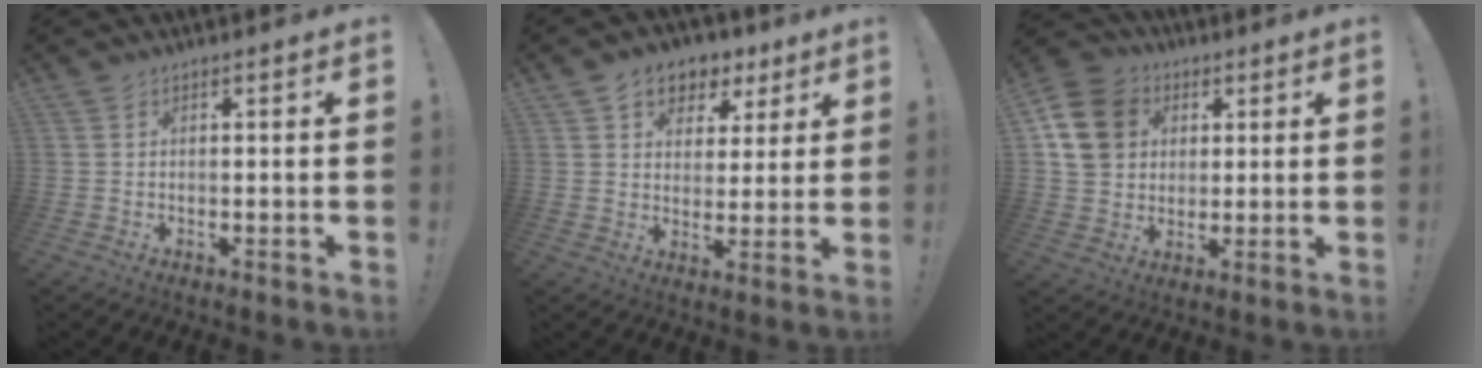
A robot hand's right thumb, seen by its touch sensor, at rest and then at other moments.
{"total": 8.1, "force": [4.2, 6.4, 2.7], "torque": [-0.035, -0.021, 0.080]}
{"total": 13.2, "force": [3.3, 11.3, 5.9], "torque": [-0.085, -0.001, 0.070]}